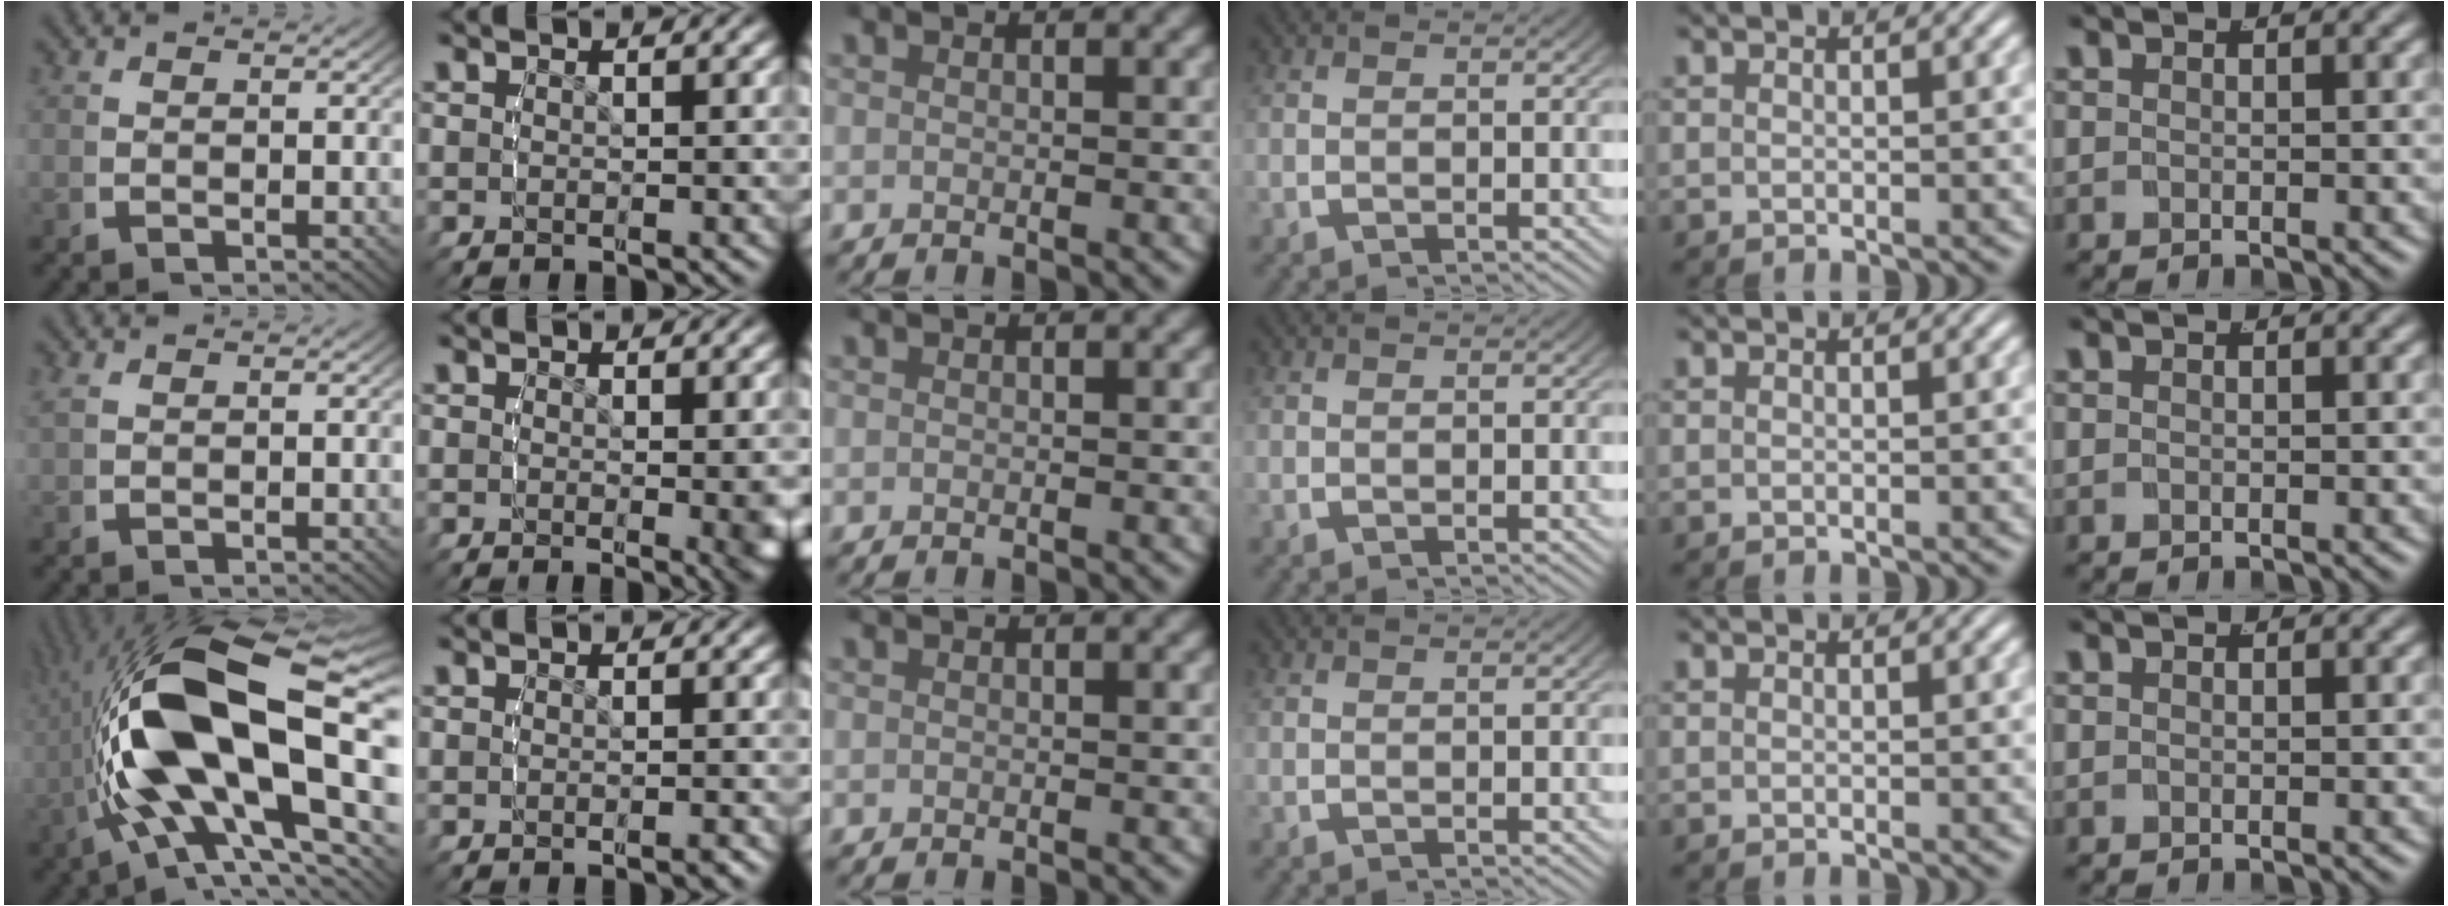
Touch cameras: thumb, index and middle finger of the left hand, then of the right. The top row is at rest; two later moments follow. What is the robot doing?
{"motion": "lift_and_place", "object": "button"}